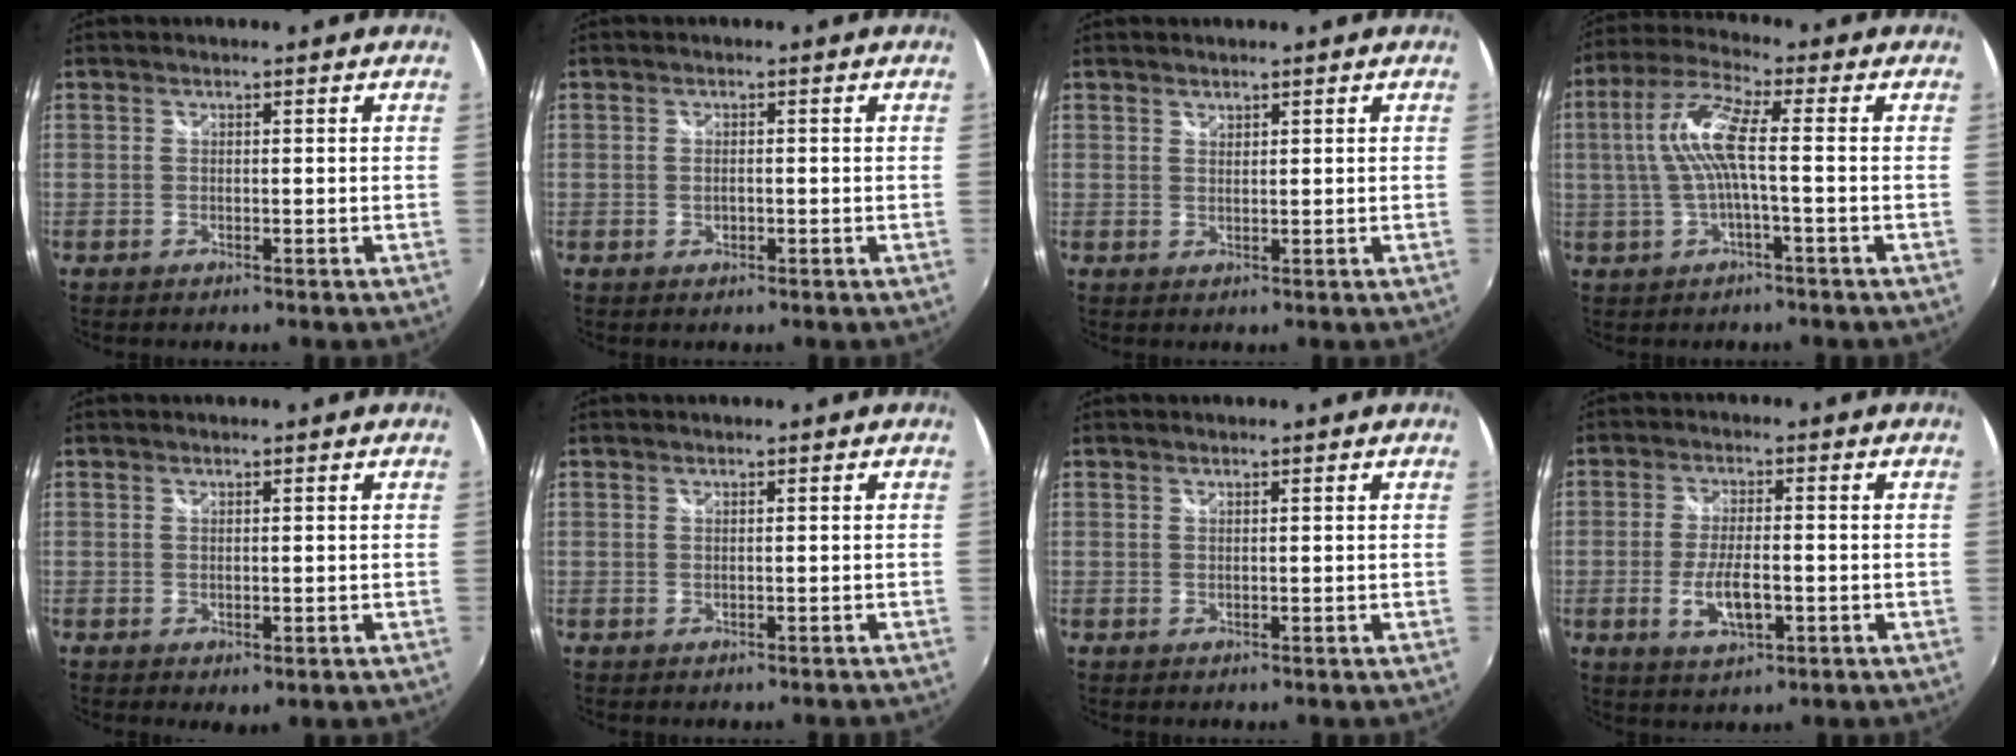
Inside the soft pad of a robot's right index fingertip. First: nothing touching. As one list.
[{"total": 1.2, "force": [-0.3, 0.8, 0.8], "torque": [-0.014, 0.001, -0.005]}, {"total": 1.0, "force": [1.0, 0.3, 0.0], "torque": [0.002, 0.000, 0.018]}, {"total": 8.8, "force": [-0.3, 1.0, 8.7], "torque": [-0.179, 0.008, 0.000]}, {"total": 1.6, "force": [-0.5, 1.0, 1.2], "torque": [-0.021, -0.009, -0.005]}, {"total": 0.0}, {"total": 0.0}, {"total": 7.0, "force": [-2.0, 2.5, 6.2], "torque": [-0.126, -0.009, -0.034]}]